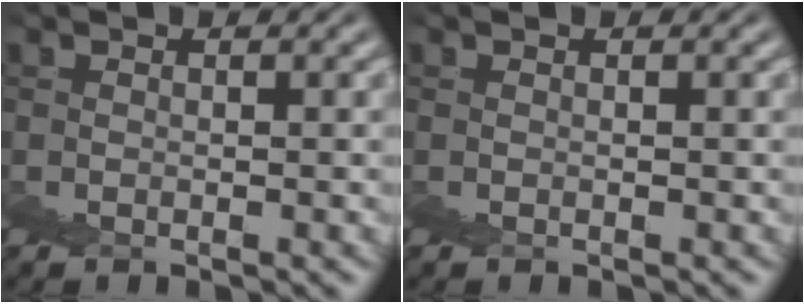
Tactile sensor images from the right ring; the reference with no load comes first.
{"total": 0.0}